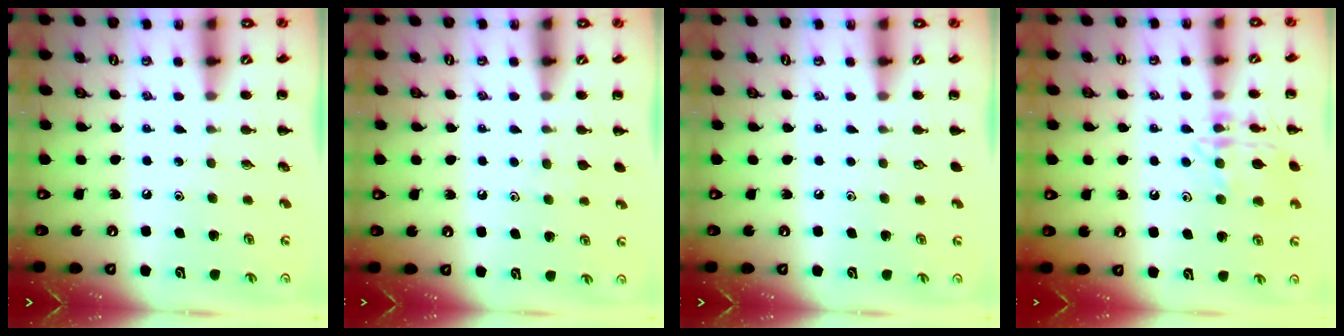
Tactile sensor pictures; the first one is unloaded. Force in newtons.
{"total": 4.2, "press": 3.9, "slide": 1.5}
{"total": 0.0}
{"total": 14.4, "press": 14.4, "slide": 1.0}